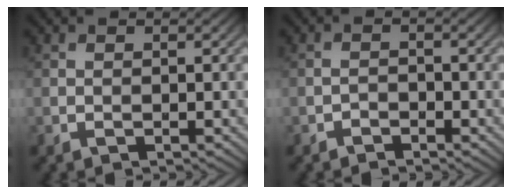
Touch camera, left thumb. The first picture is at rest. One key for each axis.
{"total": 1.2, "fx": -1.2, "fy": 0.4, "fz": 0.1, "tx": -0.006, "ty": -0.001, "tz": -0.020}